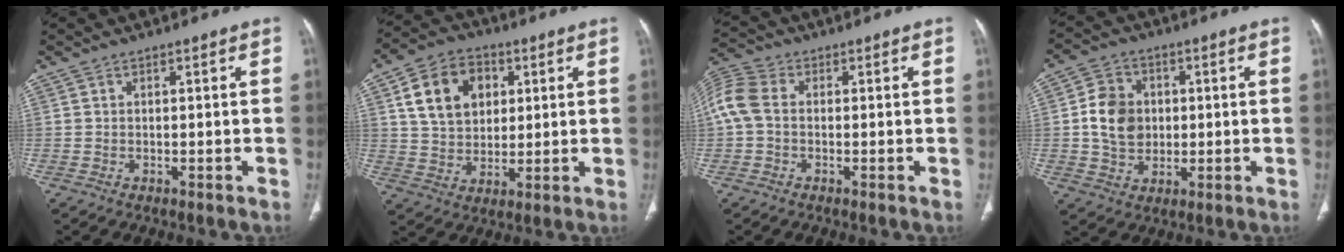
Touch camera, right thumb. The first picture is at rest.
{"total": 13.3, "force": [4.3, 9.9, 7.6], "torque": [-0.100, 0.001, 0.077]}
{"total": 7.5, "force": [-0.1, 5.4, 5.2], "torque": [-0.121, 0.020, -0.013]}
{"total": 9.6, "force": [0.4, 7.9, 5.4], "torque": [-0.074, 0.006, 0.006]}